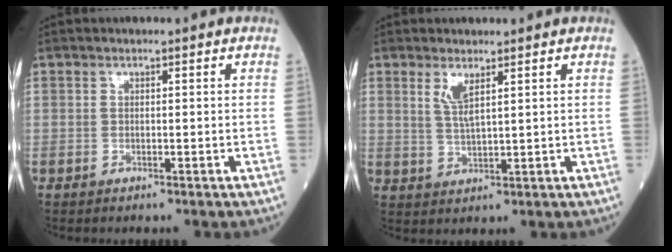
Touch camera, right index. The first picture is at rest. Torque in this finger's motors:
{"motor_torque": [0.43, 0.20, 0.15, 0.07]}